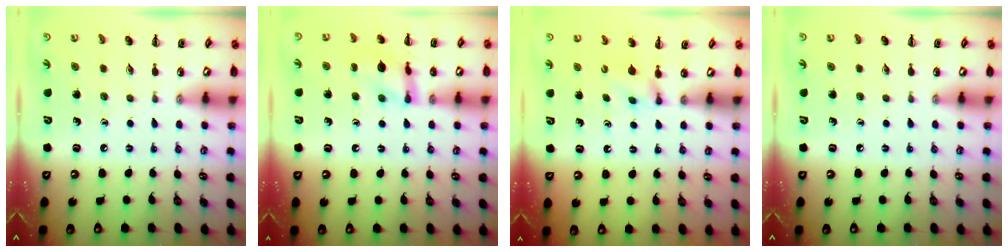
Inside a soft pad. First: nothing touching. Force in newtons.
{"total": 11.2, "press": 11.1, "slide": 0.9}
{"total": 2.5, "press": 2.3, "slide": 1.0}
{"total": 0.0}